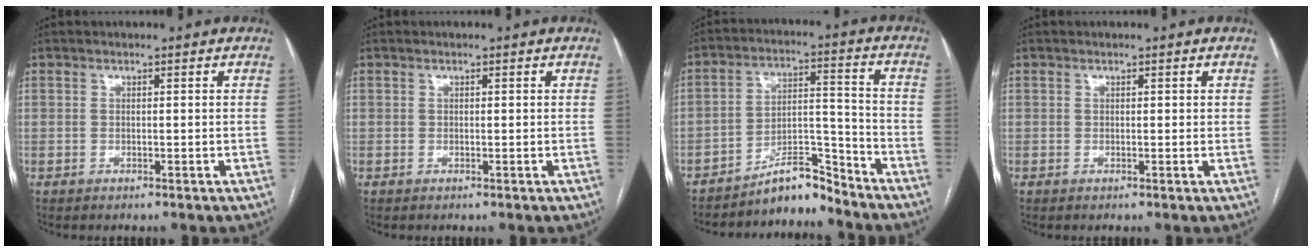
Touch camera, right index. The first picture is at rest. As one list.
[{"total": 0.0}, {"total": 7.4, "force": [-7.1, 1.3, 1.8], "torque": [-0.023, 0.039, -0.120]}, {"total": 0.6, "force": [0.3, 0.3, 0.4], "torque": [-0.001, 0.001, 0.002]}]